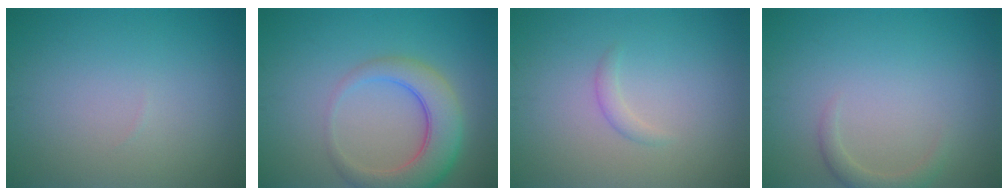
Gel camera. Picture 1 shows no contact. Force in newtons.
{"total": 5.6, "press": 5.6, "slide": 0.5}
{"total": 1.0, "press": 1.0, "slide": 0.0}
{"total": 1.6, "press": 1.6, "slide": 0.1}